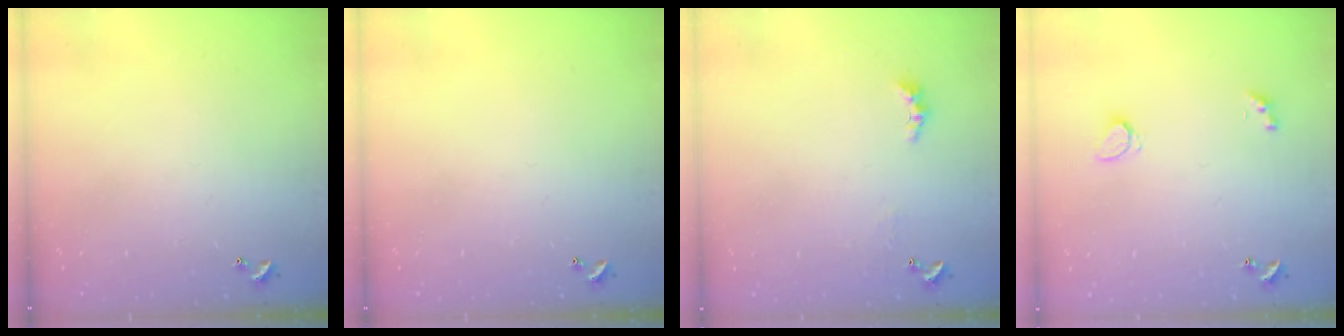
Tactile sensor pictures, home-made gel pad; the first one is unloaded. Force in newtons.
{"total": 0.0}
{"total": 2.2, "press": 2.1, "slide": 0.7}
{"total": 2.0, "press": 2.0, "slide": 0.4}